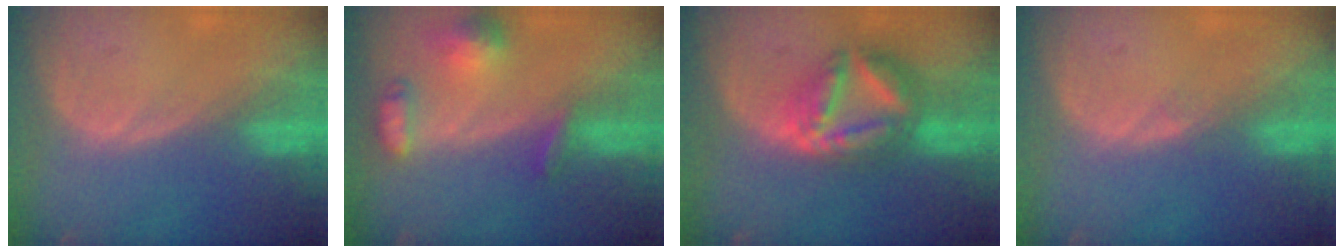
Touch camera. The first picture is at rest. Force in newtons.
{"total": 6.5, "press": 6.3, "slide": 1.8}
{"total": 8.5, "press": 8.4, "slide": 0.8}
{"total": 0.7, "press": 0.7, "slide": 0.1}